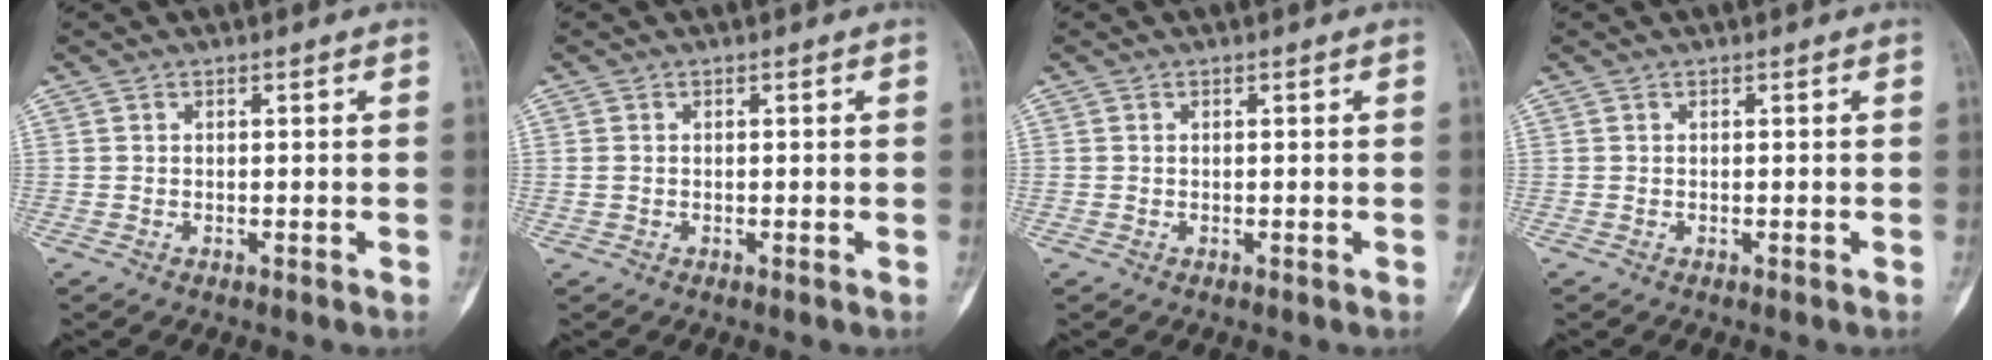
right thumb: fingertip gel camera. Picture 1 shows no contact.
{"total": 0.9, "force": [0.0, 0.7, 0.5], "torque": [-0.014, -0.001, -0.001]}
{"total": 0.0}
{"total": 0.0}